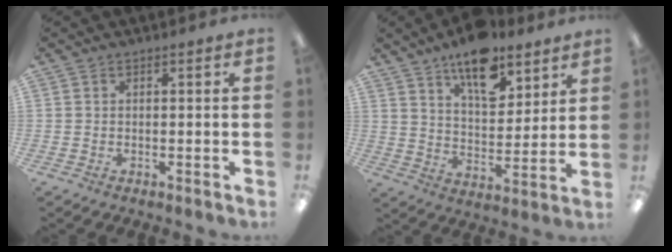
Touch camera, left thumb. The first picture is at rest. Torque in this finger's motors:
{"motor_torque": [0.44, 0.46, 1.44, -1.33, 0.19]}